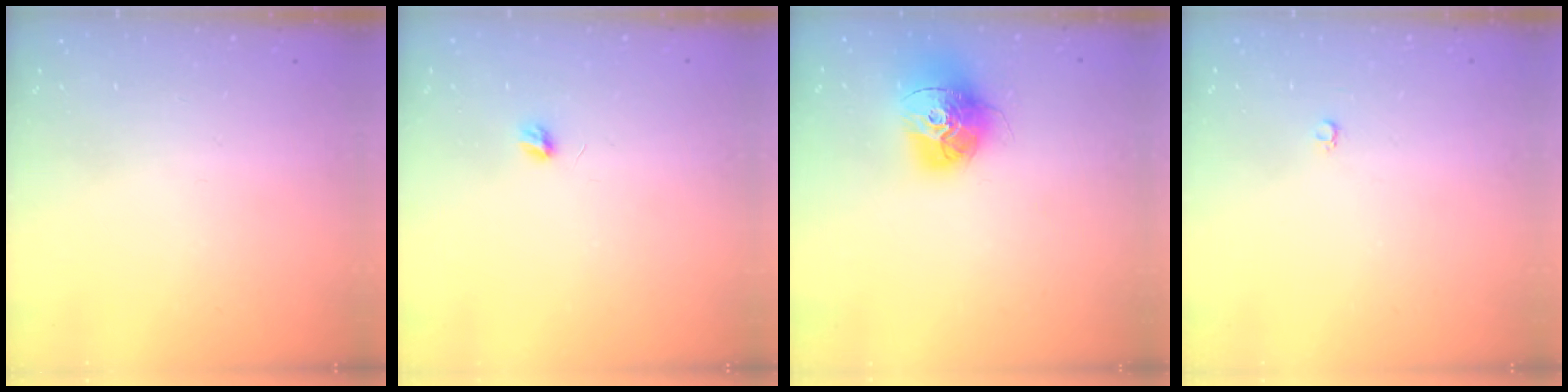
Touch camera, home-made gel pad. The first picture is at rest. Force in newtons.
{"total": 3.7, "press": 3.7, "slide": 0.3}
{"total": 15.2, "press": 15.2, "slide": 1.3}
{"total": 2.6, "press": 2.6, "slide": 0.3}